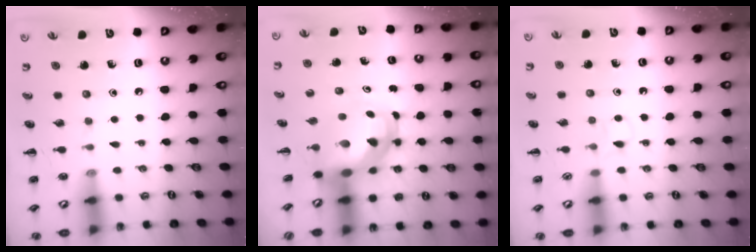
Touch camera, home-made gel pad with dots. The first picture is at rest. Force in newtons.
{"total": 6.3, "press": 6.1, "slide": 1.6}
{"total": 2.8, "press": 2.6, "slide": 1.2}